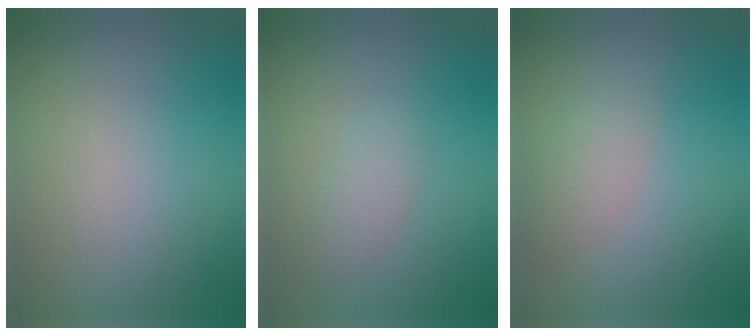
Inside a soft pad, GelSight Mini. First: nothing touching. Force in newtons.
{"total": 1.7, "press": 1.6, "slide": 0.1}
{"total": 2.1, "press": 2.1, "slide": 0.2}